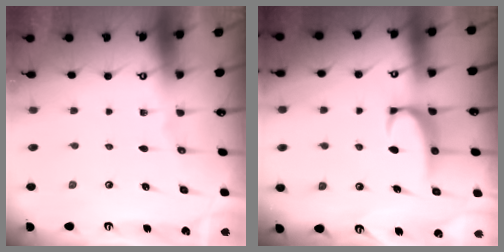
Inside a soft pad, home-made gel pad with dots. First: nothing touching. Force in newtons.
{"total": 2.3, "press": 2.3, "slide": 0.6}